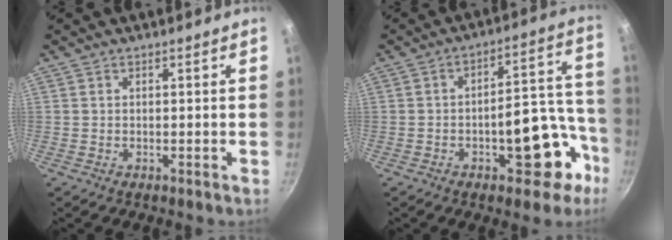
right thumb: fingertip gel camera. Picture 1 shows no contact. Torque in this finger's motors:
{"motor_torque": [1.56, 1.54, 1.03, -0.56, 0.23]}